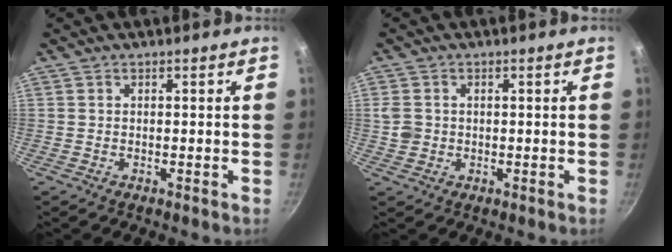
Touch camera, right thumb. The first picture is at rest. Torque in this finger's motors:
{"motor_torque": [-0.05, 0.08, -0.15, 0.08, 0.02]}